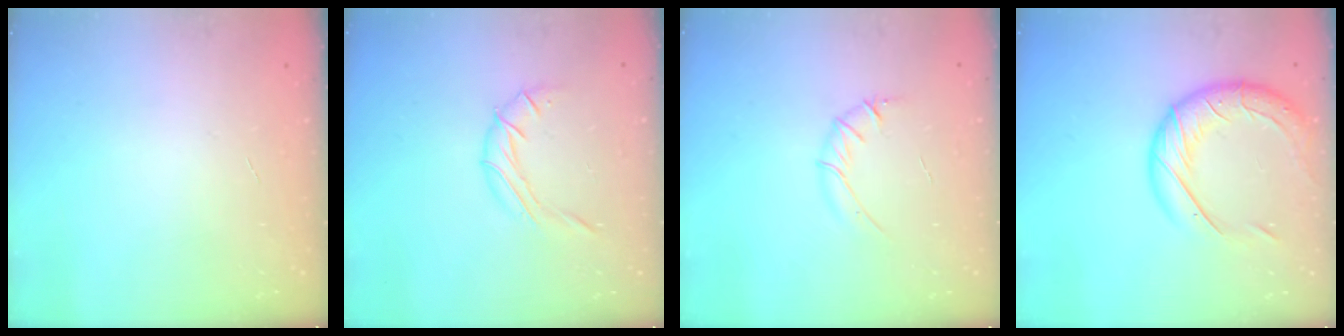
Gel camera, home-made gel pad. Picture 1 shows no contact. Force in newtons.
{"total": 7.3, "press": 7.3, "slide": 0.7}
{"total": 4.1, "press": 3.9, "slide": 1.3}
{"total": 17.6, "press": 17.4, "slide": 2.5}